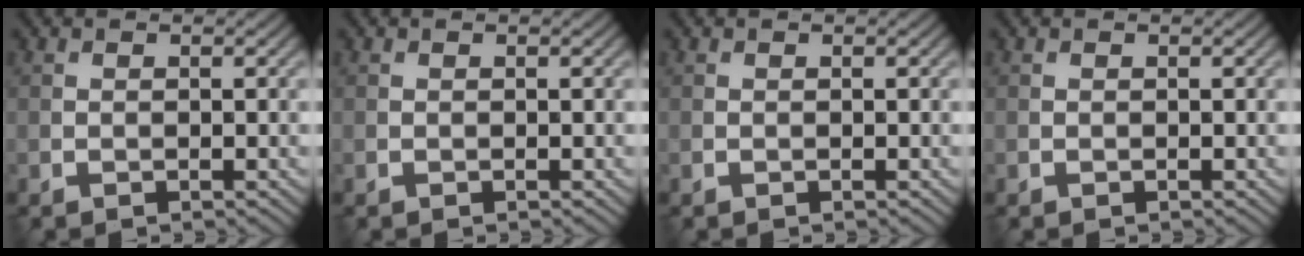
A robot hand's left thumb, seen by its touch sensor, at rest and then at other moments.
{"total": 0.0}
{"total": 0.0}
{"total": 0.0}